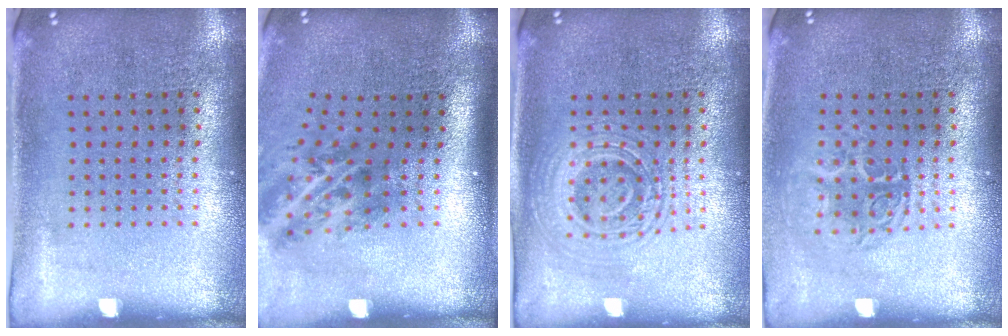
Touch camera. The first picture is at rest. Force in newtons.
{"total": 2.0, "press": 1.2, "slide": 1.6}
{"total": 2.8, "press": 2.8, "slide": 0.5}
{"total": 1.5, "press": 1.2, "slide": 0.8}